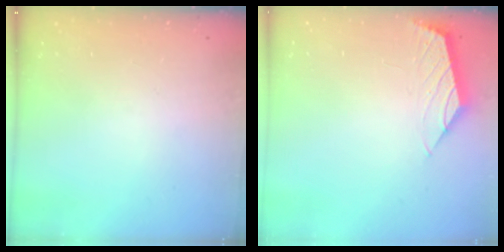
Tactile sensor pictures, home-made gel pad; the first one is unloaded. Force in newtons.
{"total": 0.9, "press": 0.9, "slide": 0.3}